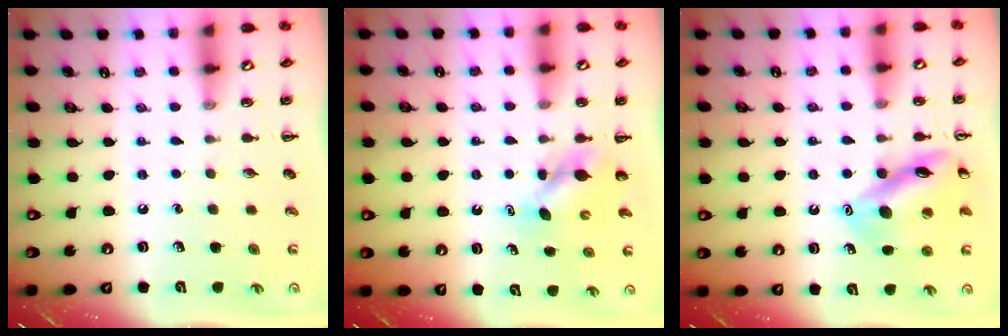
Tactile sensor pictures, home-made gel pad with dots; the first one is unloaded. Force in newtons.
{"total": 5.0, "press": 4.9, "slide": 0.5}
{"total": 14.9, "press": 14.8, "slide": 1.4}